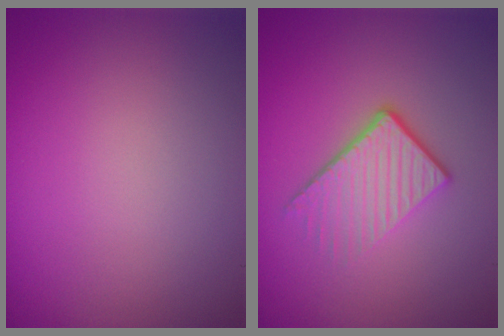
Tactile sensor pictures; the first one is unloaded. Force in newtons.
{"total": 3.9, "press": 2.6, "slide": 2.9}